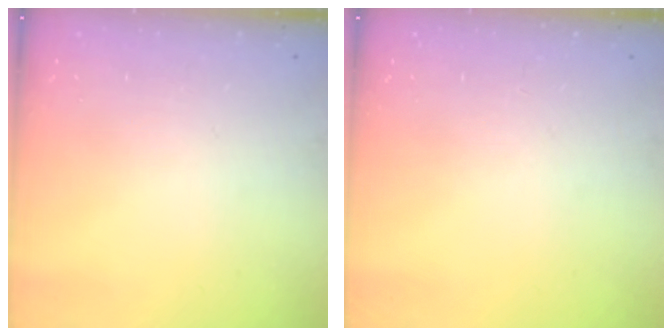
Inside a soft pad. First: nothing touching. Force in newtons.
{"total": 0.0}